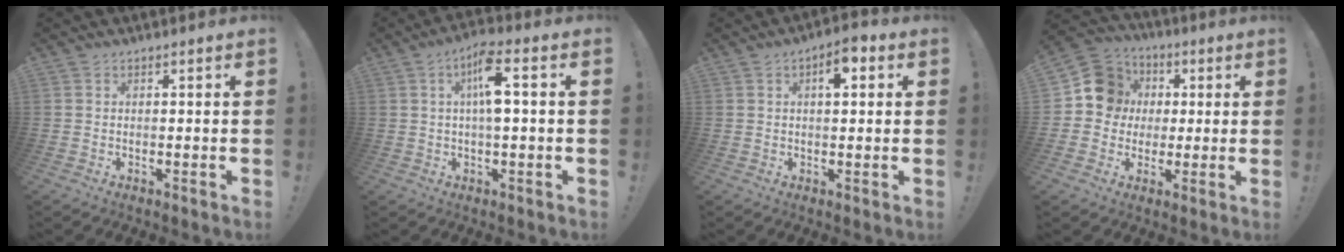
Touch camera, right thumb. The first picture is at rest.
{"total": 8.7, "force": [1.5, 2.3, 8.2], "torque": [-0.130, -0.002, 0.021]}
{"total": 5.3, "force": [1.7, 2.5, 4.4], "torque": [-0.047, -0.004, 0.020]}
{"total": 12.8, "force": [1.8, 11.8, 4.4], "torque": [-0.045, 0.008, 0.044]}